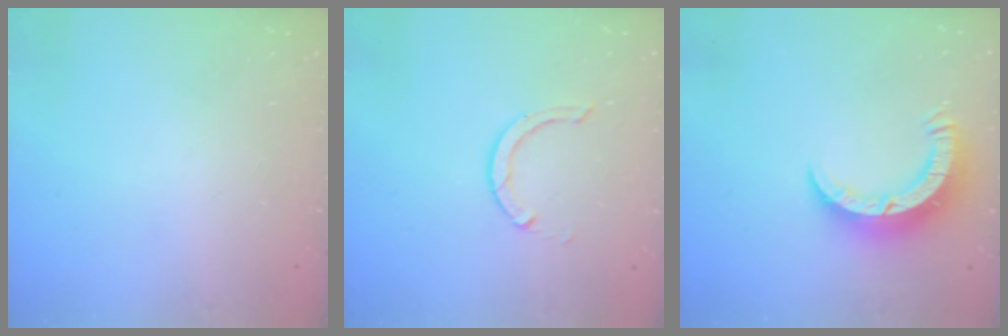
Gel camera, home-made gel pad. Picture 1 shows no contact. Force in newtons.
{"total": 2.9, "press": 2.9, "slide": 0.4}
{"total": 8.0, "press": 7.9, "slide": 0.7}